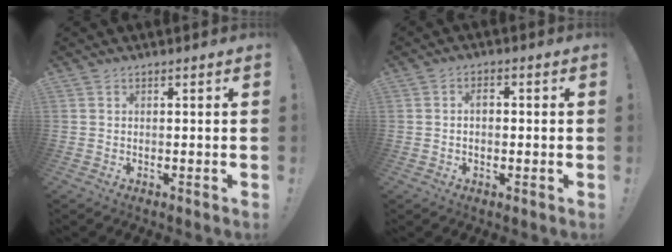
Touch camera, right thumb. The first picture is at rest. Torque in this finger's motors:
{"motor_torque": [0.22, -0.31, -0.01, 0.22, -0.01]}